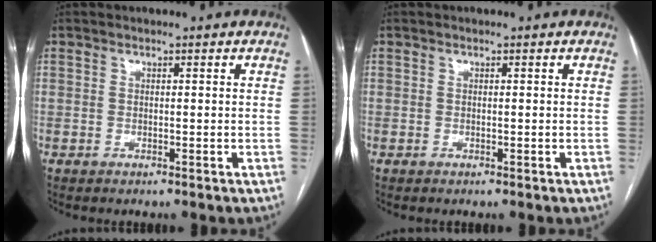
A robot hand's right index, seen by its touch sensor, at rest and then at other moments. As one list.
[{"total": 0.0}]